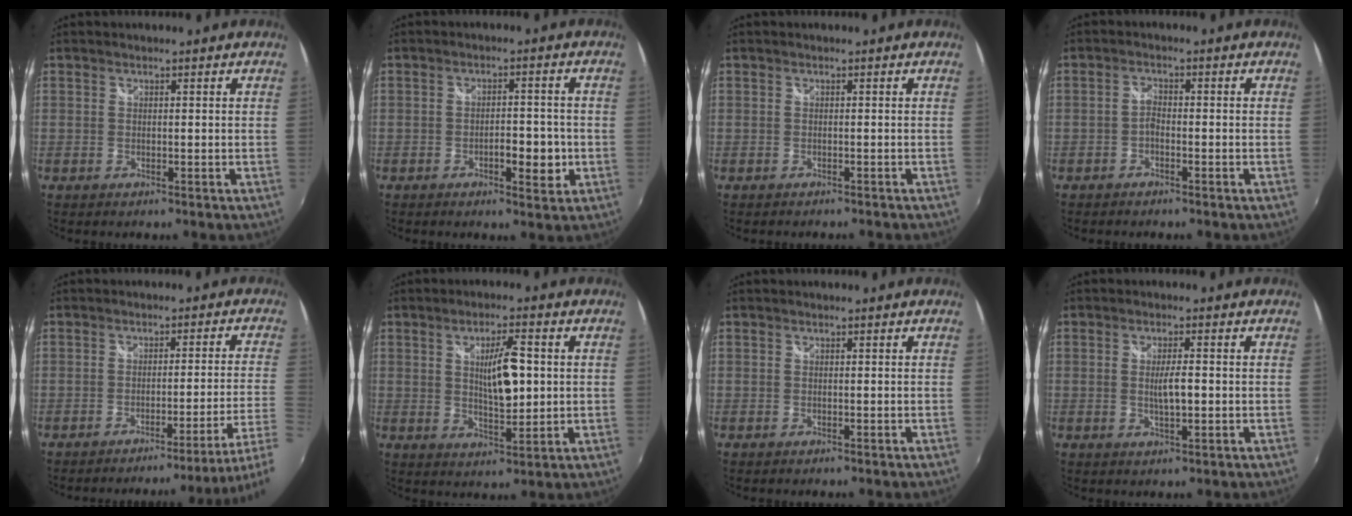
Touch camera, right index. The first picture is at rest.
{"total": 4.9, "force": [-1.8, 2.0, 4.1], "torque": [-0.069, -0.001, -0.024]}
{"total": 1.5, "force": [-1.3, 0.7, 0.3], "torque": [-0.014, -0.007, -0.021]}
{"total": 1.9, "force": [-1.5, 0.7, 1.0], "torque": [-0.028, 0.006, -0.030]}
{"total": 10.7, "force": [-8.2, -3.2, 5.9], "torque": [-0.074, -0.030, -0.110]}
{"total": 7.9, "force": [1.1, 2.6, 7.4], "torque": [-0.120, 0.001, 0.024]}
{"total": 0.0}
{"total": 3.5, "force": [-0.4, 0.6, 3.4], "torque": [-0.060, -0.002, -0.006]}